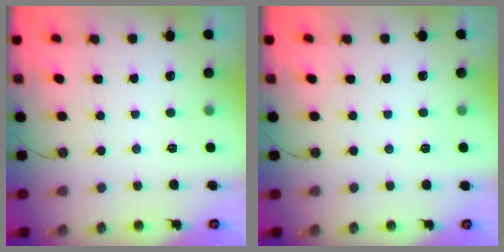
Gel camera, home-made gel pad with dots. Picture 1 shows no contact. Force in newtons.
{"total": 2.6, "press": 1.3, "slide": 2.2}